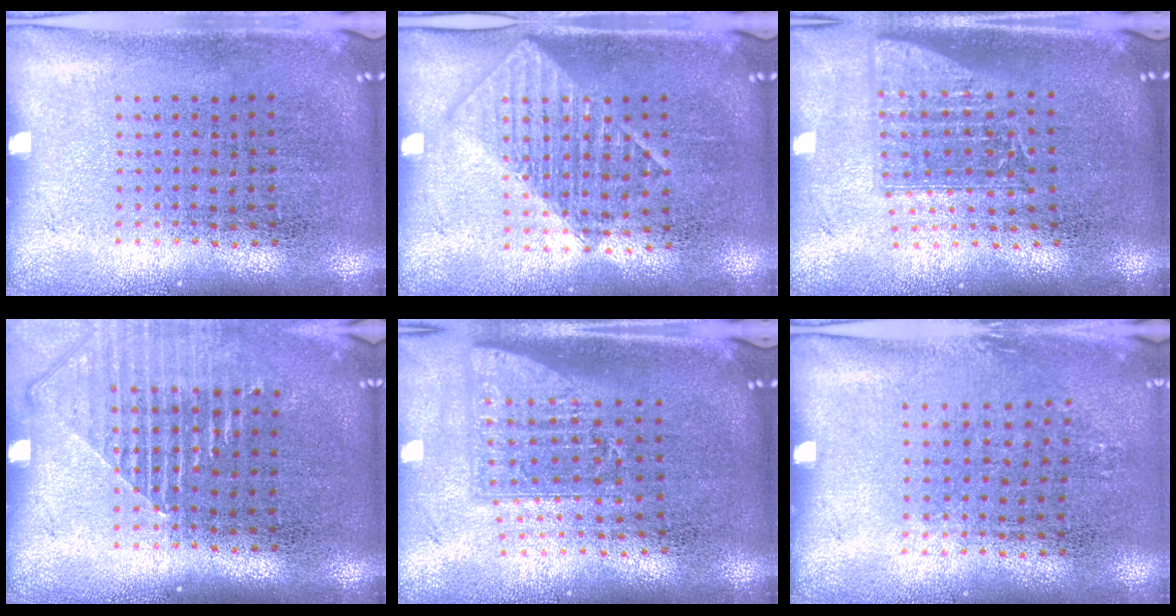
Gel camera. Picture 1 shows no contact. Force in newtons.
{"total": 1.4, "press": 1.3, "slide": 0.5}
{"total": 1.6, "press": 1.2, "slide": 1.0}
{"total": 1.3, "press": 1.3, "slide": 0.4}
{"total": 1.6, "press": 1.2, "slide": 1.0}
{"total": 0.8, "press": 0.7, "slide": 0.4}